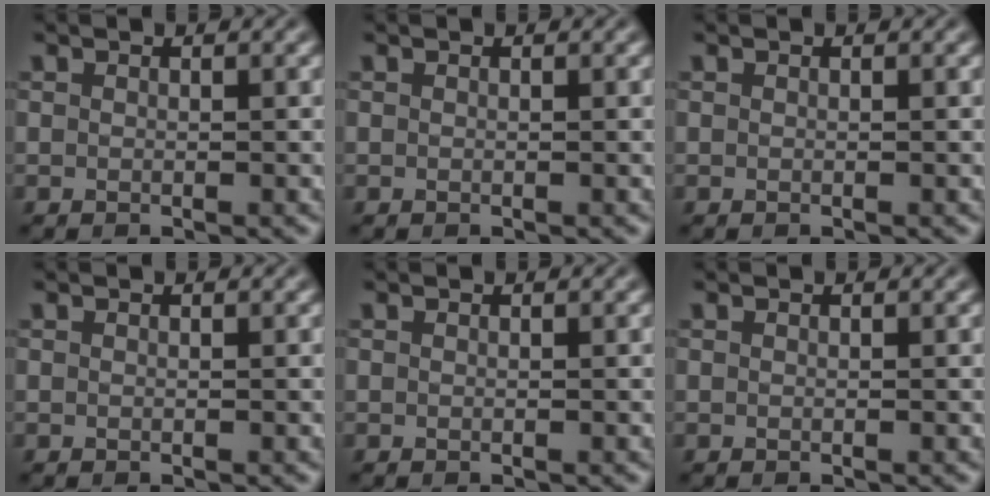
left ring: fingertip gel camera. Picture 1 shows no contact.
{"total": 0.0}
{"total": 0.0}
{"total": 0.0}
{"total": 0.0}
{"total": 0.0}